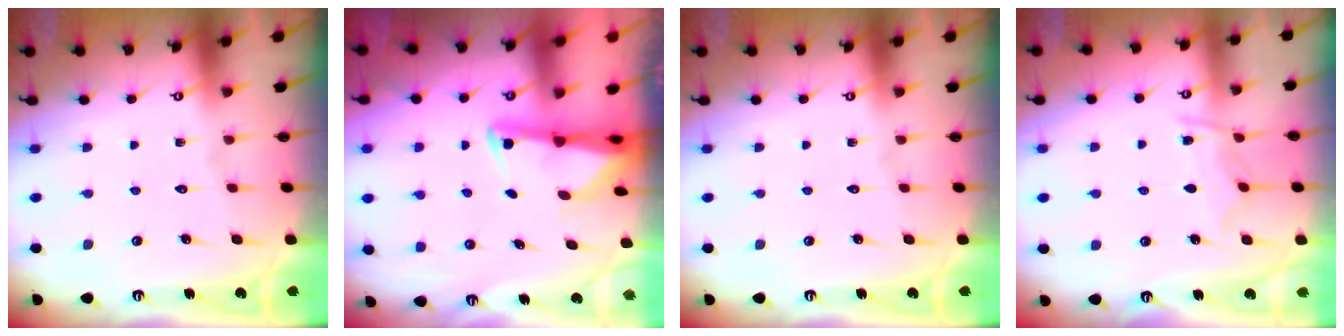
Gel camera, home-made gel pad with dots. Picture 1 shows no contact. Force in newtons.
{"total": 2.1, "press": 2.1, "slide": 0.5}
{"total": 0.0}
{"total": 6.9, "press": 6.8, "slide": 0.9}